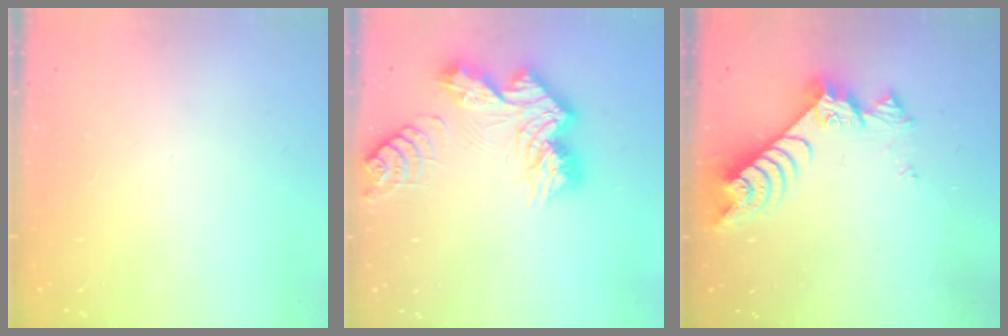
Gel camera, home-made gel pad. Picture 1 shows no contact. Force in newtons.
{"total": 13.8, "press": 13.7, "slide": 1.2}
{"total": 7.9, "press": 7.9, "slide": 0.7}